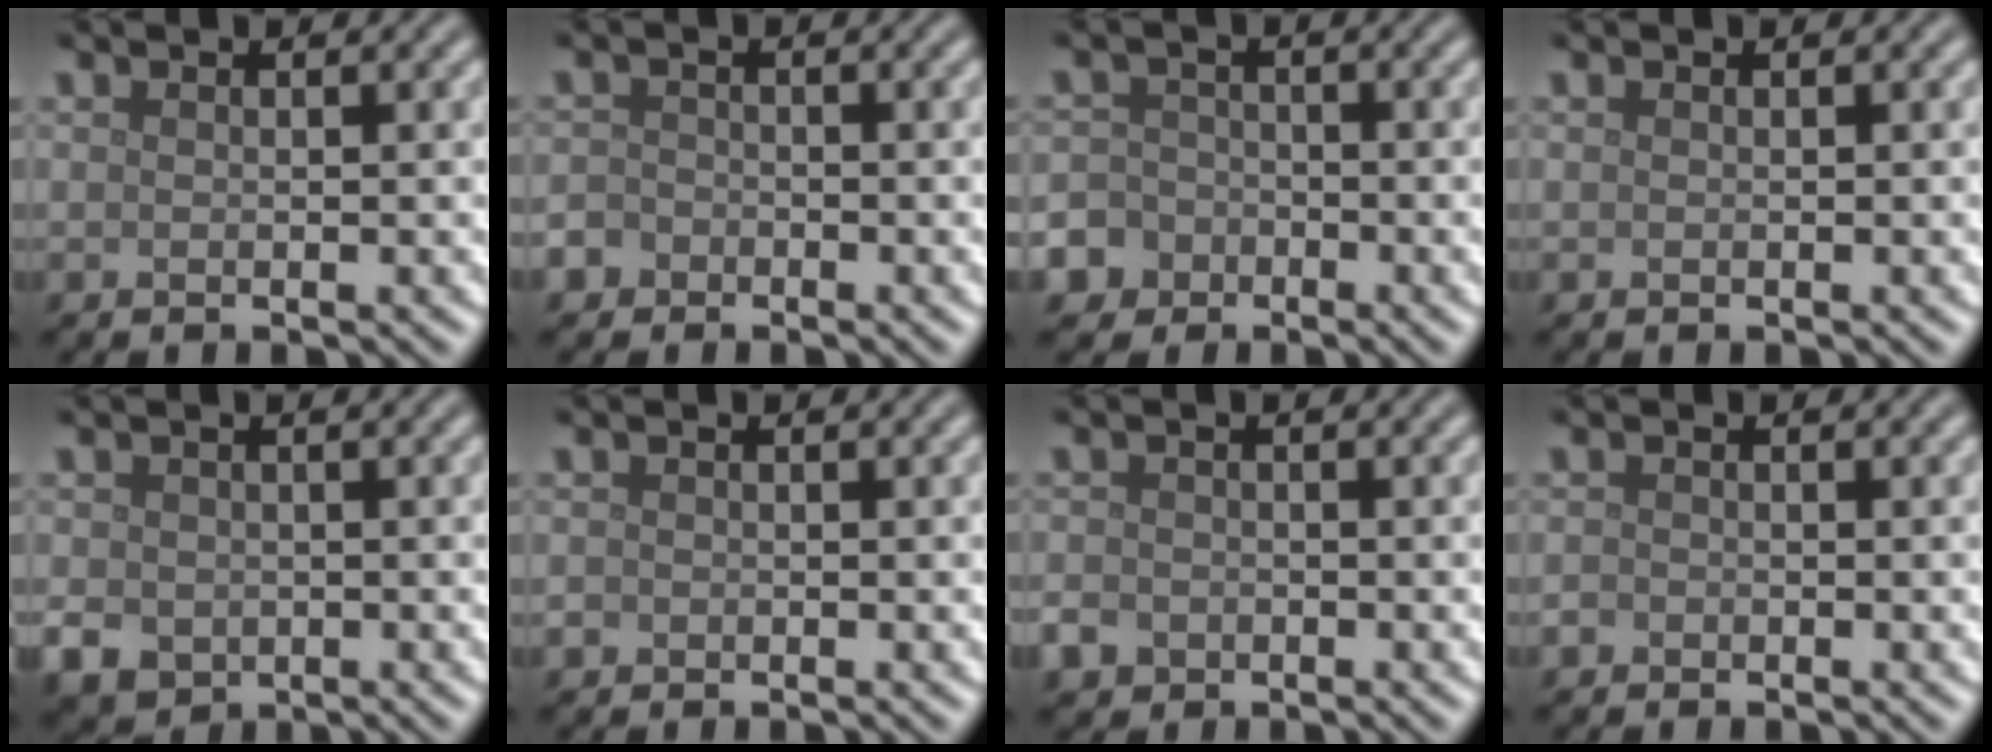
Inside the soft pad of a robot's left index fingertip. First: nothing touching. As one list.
[{"total": 1.9, "force": [-1.2, 1.4, 0.3], "torque": [0.003, 0.004, -0.026]}, {"total": 6.0, "force": [-3.5, 4.7, 0.9], "torque": [-0.013, -0.013, -0.078]}, {"total": 0.0}, {"total": 3.3, "force": [-0.9, 2.8, 1.5], "torque": [-0.036, -0.012, -0.018]}, {"total": 0.7, "force": [-0.3, 0.6, 0.1], "torque": [0.001, -0.004, -0.008]}, {"total": 2.0, "force": [-1.1, 1.6, 0.6], "torque": [-0.009, -0.004, -0.026]}, {"total": 0.6, "force": [-0.4, 0.5, 0.1], "torque": [0.000, -0.003, -0.009]}]